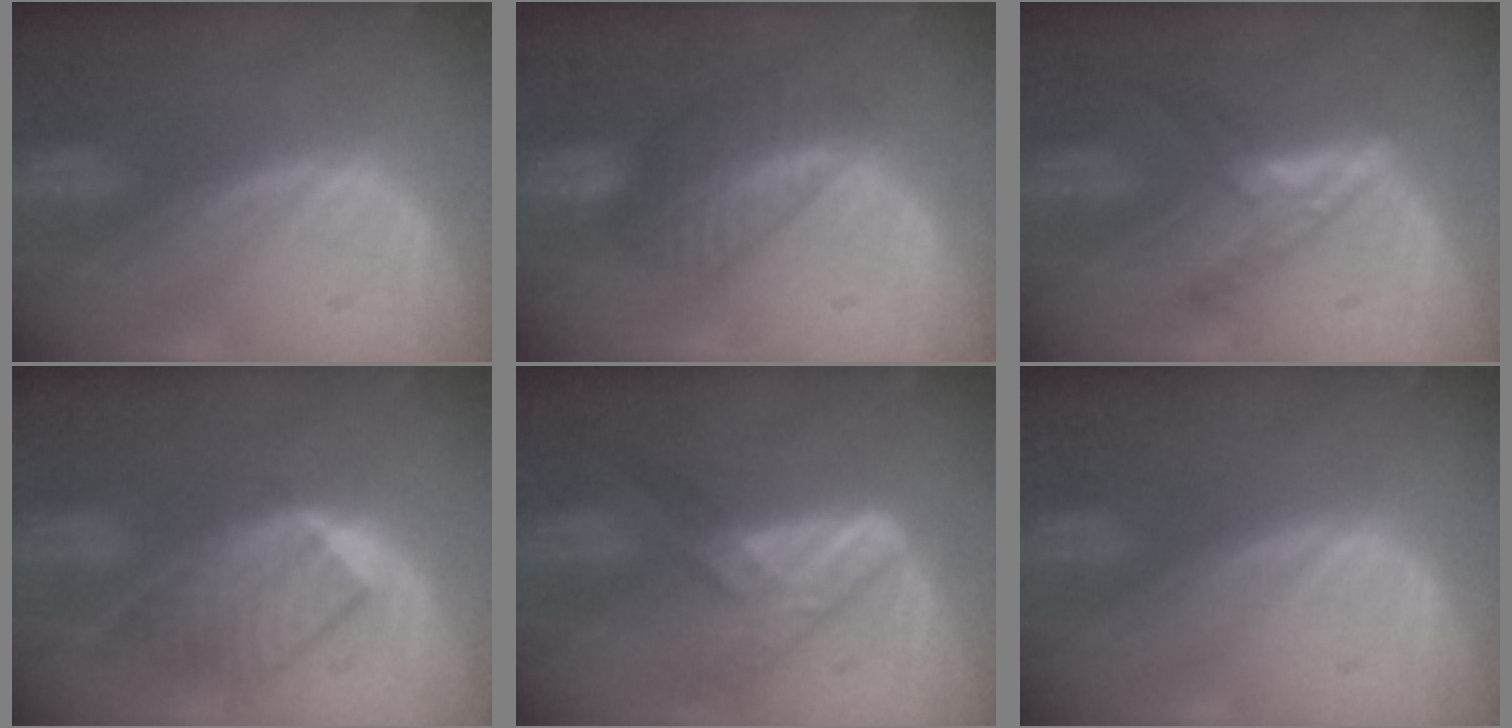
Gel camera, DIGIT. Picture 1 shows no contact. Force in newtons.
{"total": 7.0, "press": 6.0, "slide": 3.5}
{"total": 5.1, "press": 5.1, "slide": 0.4}
{"total": 6.7, "press": 6.6, "slide": 0.6}
{"total": 7.2, "press": 6.1, "slide": 3.9}
{"total": 0.0}